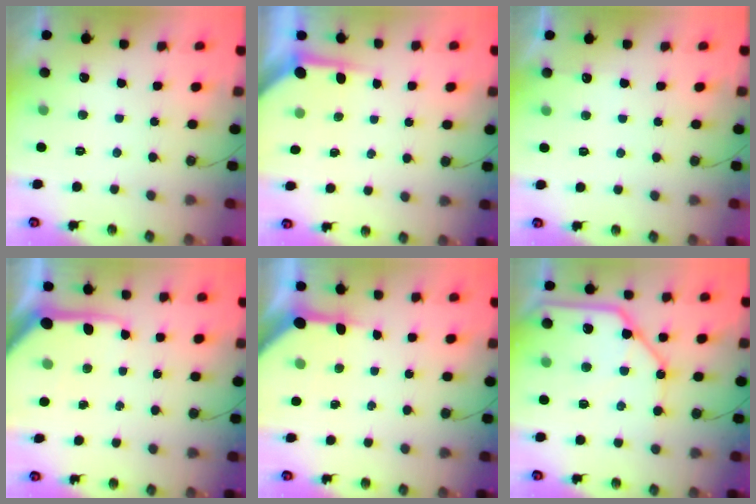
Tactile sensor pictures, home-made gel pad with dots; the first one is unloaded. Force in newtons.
{"total": 3.8, "press": 3.7, "slide": 0.5}
{"total": 3.0, "press": 3.0, "slide": 0.5}
{"total": 9.2, "press": 9.1, "slide": 1.0}
{"total": 5.2, "press": 5.2, "slide": 0.2}
{"total": 19.3, "press": 19.2, "slide": 2.3}